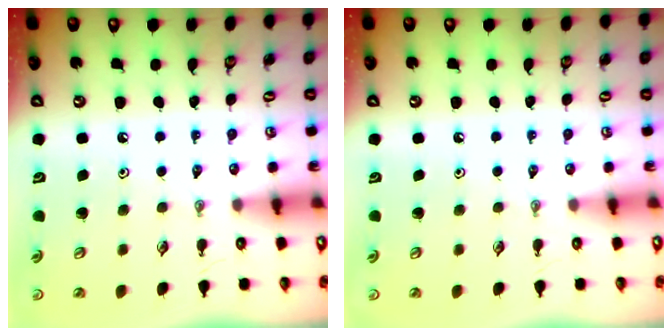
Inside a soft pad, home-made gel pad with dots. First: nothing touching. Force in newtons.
{"total": 0.0}